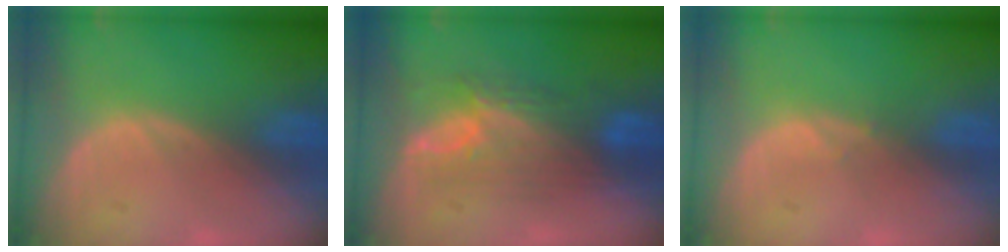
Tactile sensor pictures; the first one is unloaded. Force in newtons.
{"total": 7.3, "press": 7.2, "slide": 1.3}
{"total": 0.5, "press": 0.5, "slide": 0.2}